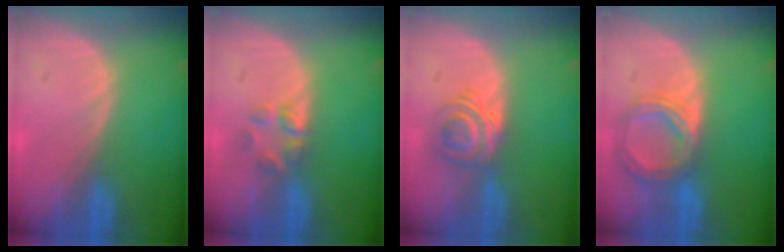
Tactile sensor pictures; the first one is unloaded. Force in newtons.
{"total": 2.9, "press": 2.9, "slide": 0.3}
{"total": 5.9, "press": 4.8, "slide": 3.4}
{"total": 6.6, "press": 6.1, "slide": 2.5}